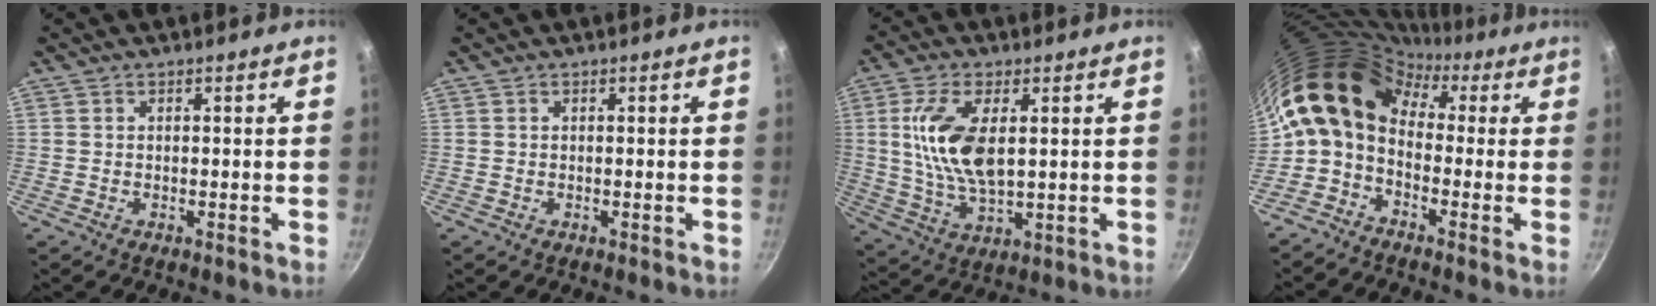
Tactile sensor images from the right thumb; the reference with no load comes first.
{"total": 0.0}
{"total": 12.8, "force": [2.4, 6.1, 11.0], "torque": [-0.212, -0.009, 0.051]}
{"total": 14.7, "force": [1.3, 10.6, 10.1], "torque": [-0.185, 0.040, -0.004]}